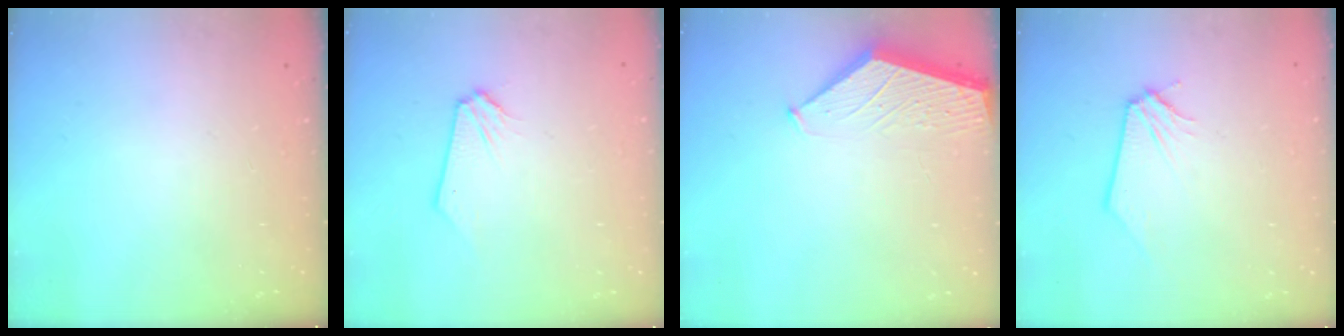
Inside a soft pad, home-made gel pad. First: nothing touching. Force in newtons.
{"total": 0.0}
{"total": 1.6, "press": 1.6, "slide": 0.2}
{"total": 0.0}